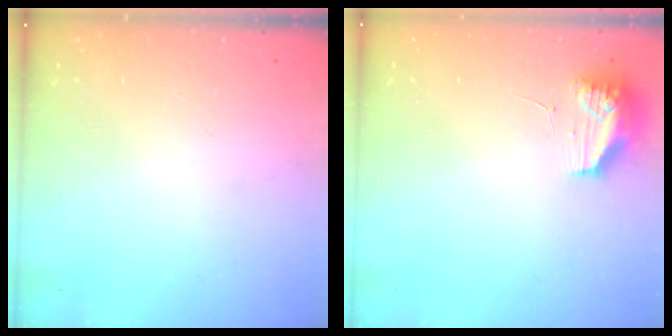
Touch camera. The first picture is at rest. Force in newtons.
{"total": 9.9, "press": 9.9, "slide": 0.6}